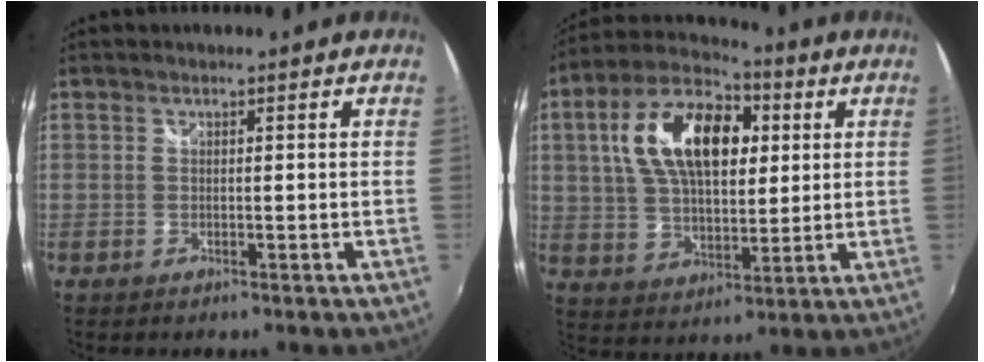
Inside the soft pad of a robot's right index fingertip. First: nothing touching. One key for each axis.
{"total": 18.4, "fx": 4.9, "fy": 10.3, "fz": 14.5, "tx": -0.274, "ty": 0.036, "tz": 0.084}